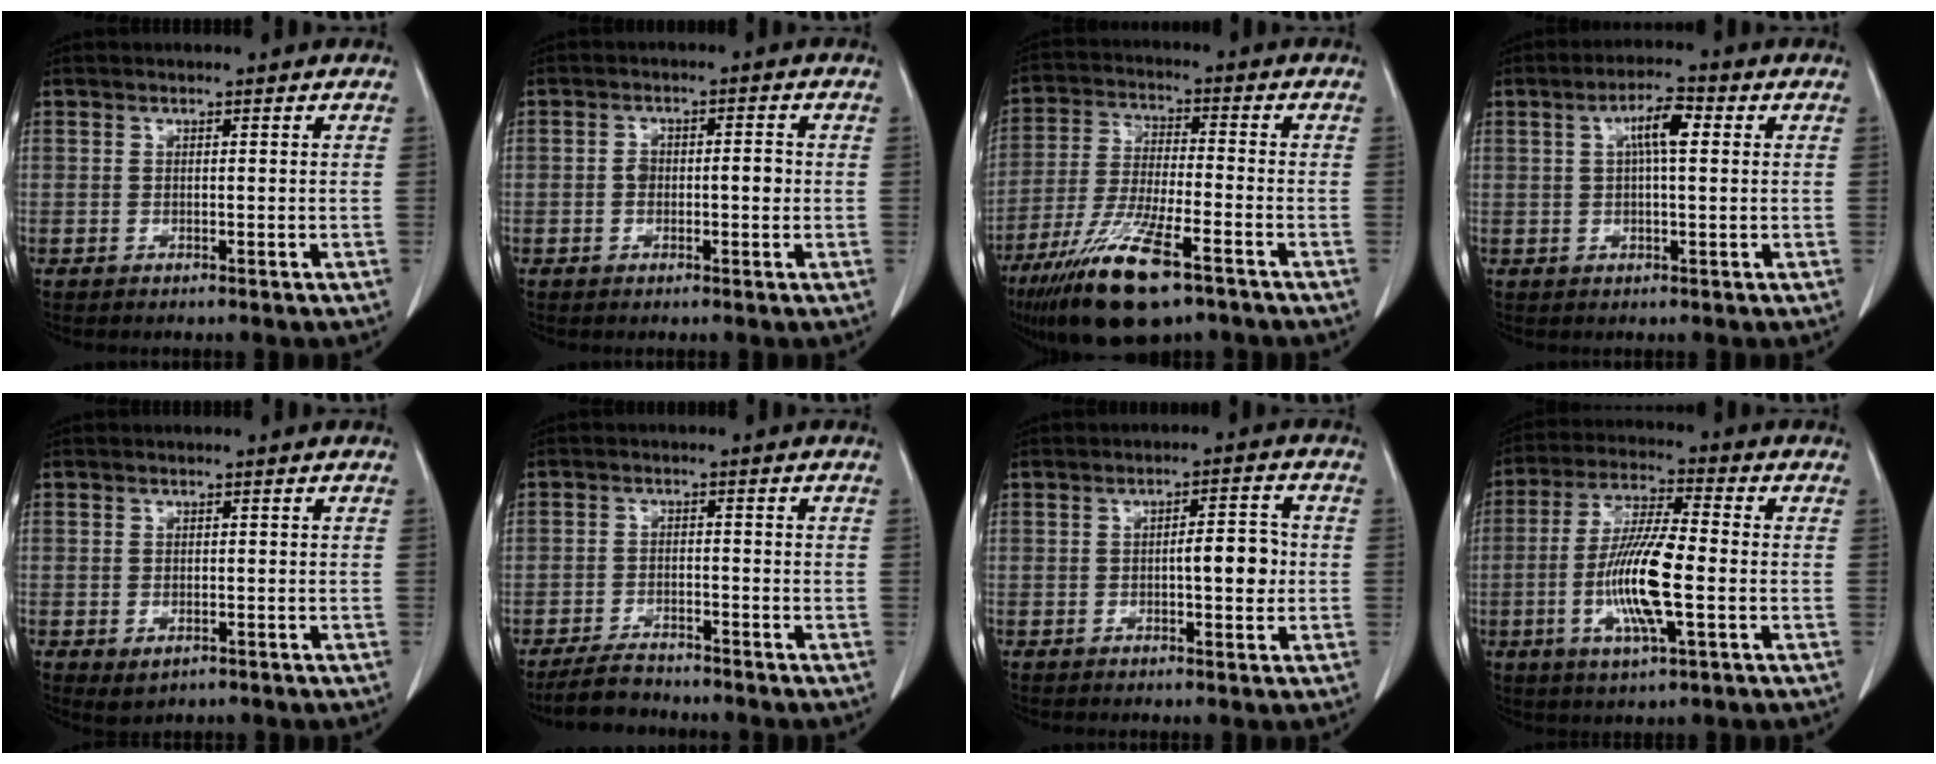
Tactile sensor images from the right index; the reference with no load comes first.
{"total": 3.6, "force": [-0.4, 1.9, 3.0], "torque": [-0.049, 0.015, -0.003]}
{"total": 14.7, "force": [-9.3, 2.9, 11.1], "torque": [-0.224, -0.033, -0.167]}
{"total": 5.4, "force": [1.4, 1.1, 5.1], "torque": [-0.090, 0.014, 0.023]}
{"total": 2.2, "force": [-0.9, 1.5, 1.3], "torque": [-0.016, -0.003, -0.003]}
{"total": 4.5, "force": [-4.1, 1.5, 0.9], "torque": [-0.018, -0.006, -0.074]}
{"total": 5.2, "force": [-0.2, 1.5, 5.0], "torque": [-0.068, 0.009, -0.003]}
{"total": 12.4, "force": [-2.5, 1.9, 12.0], "torque": [-0.236, -0.006, -0.051]}